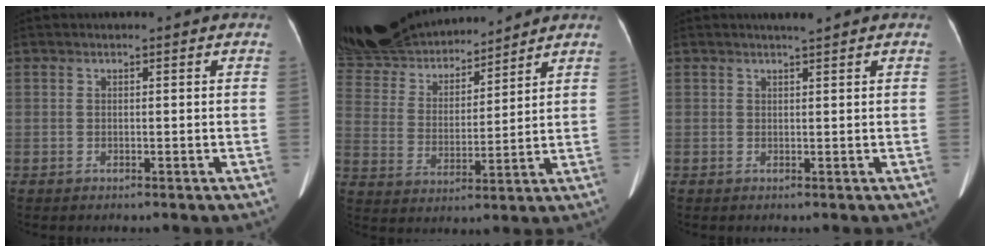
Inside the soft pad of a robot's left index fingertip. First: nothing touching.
{"total": 20.7, "force": [19.0, 5.3, 6.4], "torque": [-0.152, 0.018, 0.334]}
{"total": 1.4, "force": [1.2, -0.1, 0.6], "torque": [-0.008, 0.001, 0.023]}